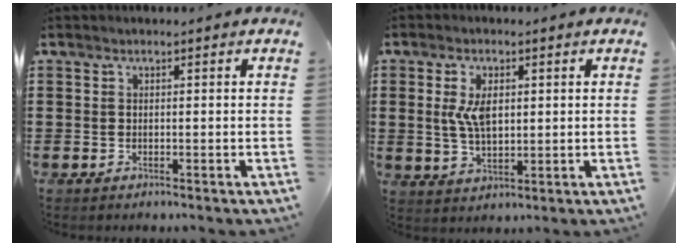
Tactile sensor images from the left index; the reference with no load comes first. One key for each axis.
{"total": 5.7, "fx": 1.2, "fy": 2.8, "fz": 4.8, "tx": -0.109, "ty": 0.007, "tz": 0.018}